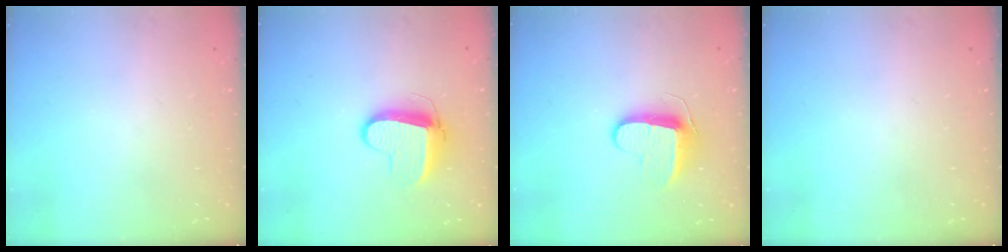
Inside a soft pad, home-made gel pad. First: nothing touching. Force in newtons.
{"total": 9.6, "press": 9.5, "slide": 0.9}
{"total": 9.5, "press": 9.5, "slide": 0.6}
{"total": 0.0}